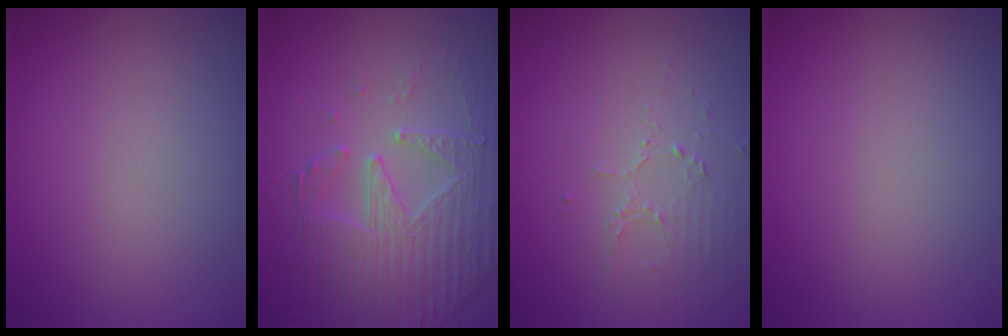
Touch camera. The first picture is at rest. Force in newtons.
{"total": 4.4, "press": 4.2, "slide": 1.4}
{"total": 1.4, "press": 0.8, "slide": 1.2}
{"total": 0.0}